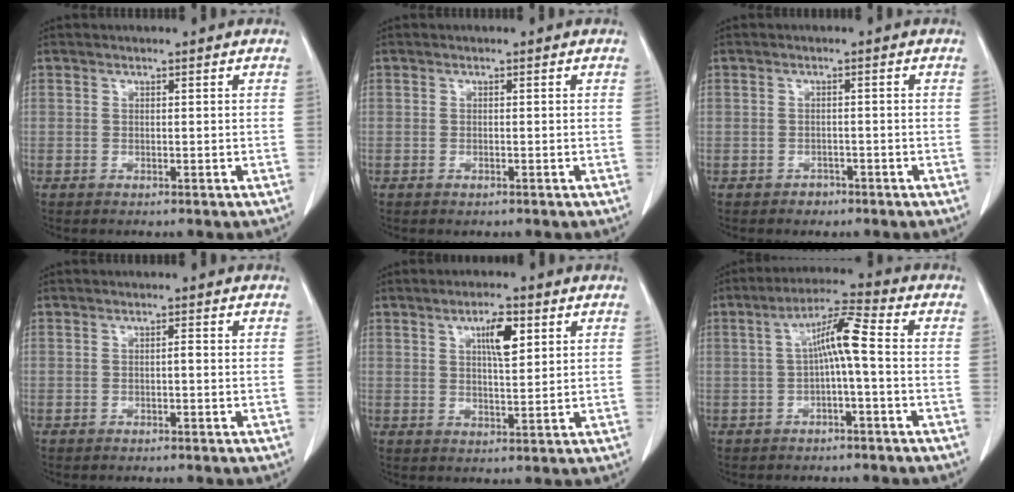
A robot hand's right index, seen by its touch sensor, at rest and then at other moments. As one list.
[{"total": 0.0}, {"total": 1.6, "force": [-1.1, 1.2, 0.1], "torque": [-0.002, 0.005, -0.018]}, {"total": 0.6, "force": [-0.2, 0.1, 0.6], "torque": [-0.010, 0.003, -0.003]}, {"total": 5.4, "force": [2.3, 1.4, 4.7], "torque": [-0.082, 0.000, 0.038]}, {"total": 6.7, "force": [-0.2, 0.4, 6.7], "torque": [-0.122, 0.024, -0.006]}]